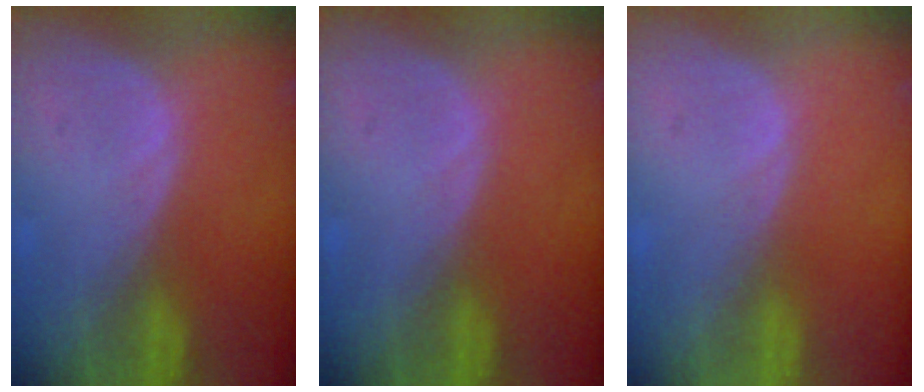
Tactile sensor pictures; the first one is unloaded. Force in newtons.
{"total": 0.0}
{"total": 0.0}